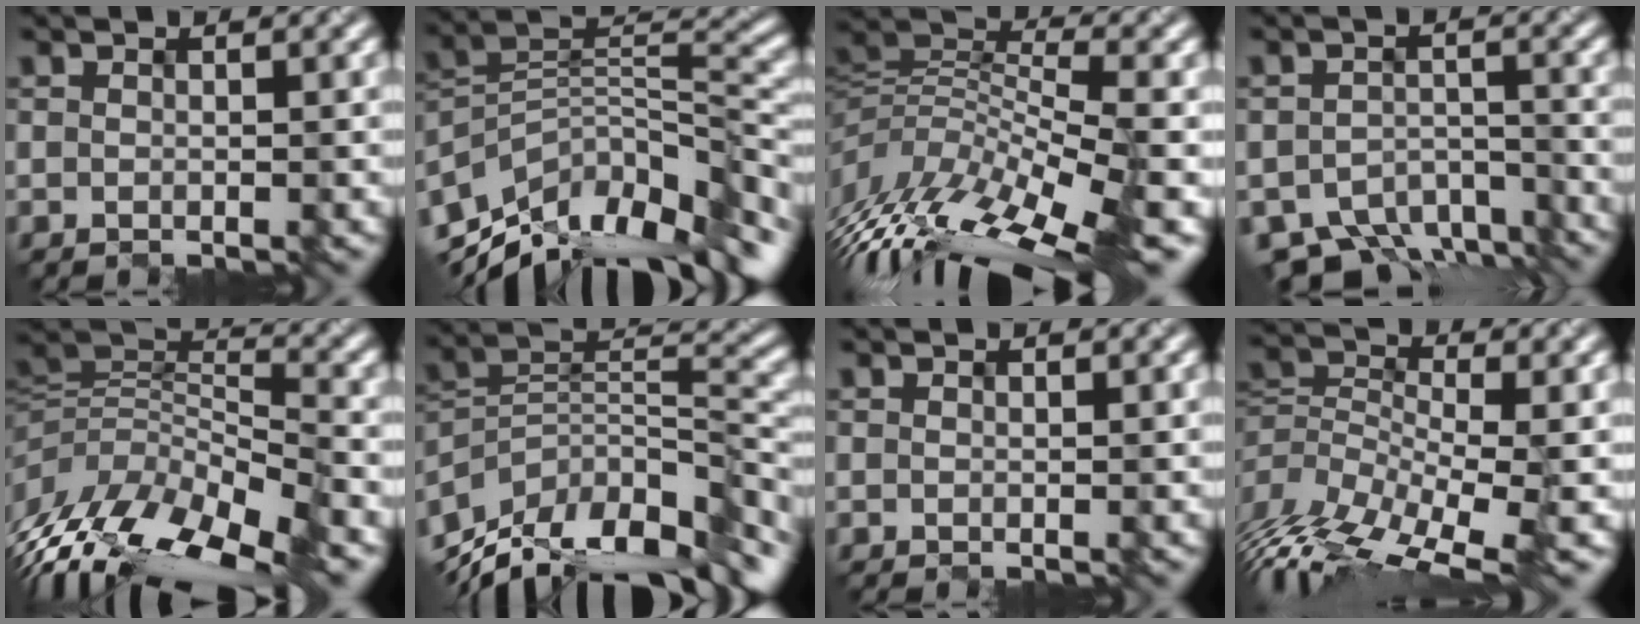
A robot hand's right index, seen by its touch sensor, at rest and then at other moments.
{"total": 12.7, "force": [-8.4, 5.7, 7.7], "torque": [-0.157, 0.013, -0.143]}
{"total": 12.7, "force": [-5.3, 4.6, 10.6], "torque": [-0.222, 0.007, -0.092]}
{"total": 7.9, "force": [-6.7, 3.3, 2.4], "torque": [-0.033, -0.017, -0.093]}
{"total": 12.7, "force": [-7.1, 5.5, 9.0], "torque": [-0.197, 0.003, -0.116]}
{"total": 13.8, "force": [-10.0, 5.6, 7.6], "torque": [-0.160, 0.022, -0.168]}
{"total": 0.0}
{"total": 8.7, "force": [-3.5, 4.1, 6.9], "torque": [-0.133, -0.013, -0.066]}